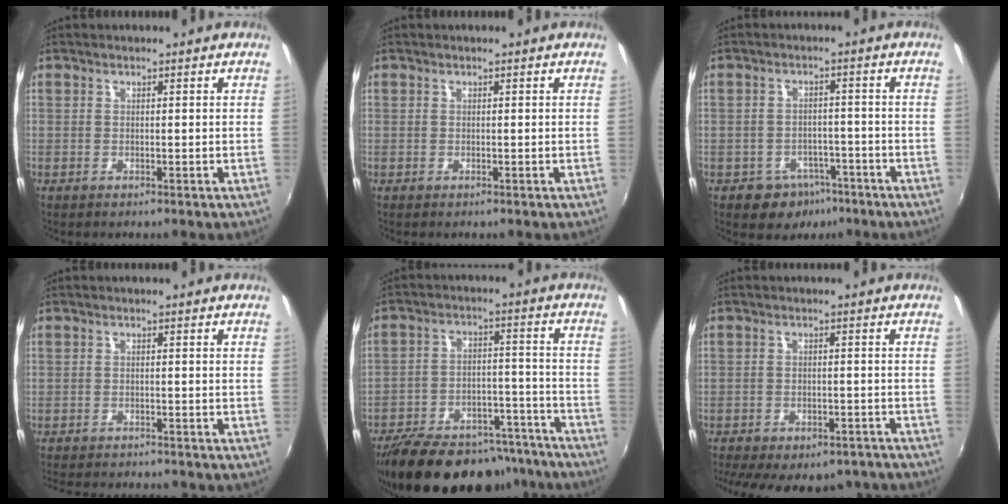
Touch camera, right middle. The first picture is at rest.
{"total": 0.0}
{"total": 6.3, "force": [-4.0, 4.7, 1.4], "torque": [-0.031, 0.017, -0.044]}
{"total": 8.6, "force": [-7.9, 1.2, 3.0], "torque": [-0.075, -0.016, -0.120]}
{"total": 26.5, "force": [-22.0, 9.9, 10.9], "torque": [-0.210, 0.010, -0.296]}
{"total": 17.0, "force": [-13.7, 6.7, 7.5], "torque": [-0.159, -0.020, -0.167]}